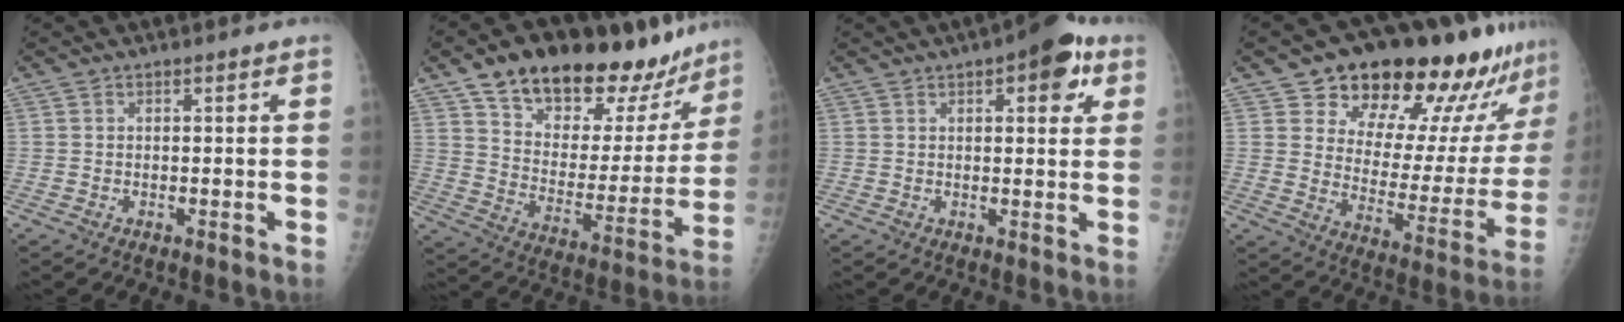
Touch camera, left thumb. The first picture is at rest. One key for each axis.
{"total": 25.4, "fx": 18.6, "fy": 11.7, "fz": 12.7, "tx": -0.149, "ty": -0.072, "tz": 0.285}
{"total": 8.6, "fx": 4.0, "fy": 3.6, "fz": 6.7, "tx": -0.058, "ty": -0.006, "tz": 0.044}
{"total": 24.3, "fx": 18.7, "fy": 9.3, "fz": 12.4, "tx": -0.131, "ty": -0.089, "tz": 0.257}